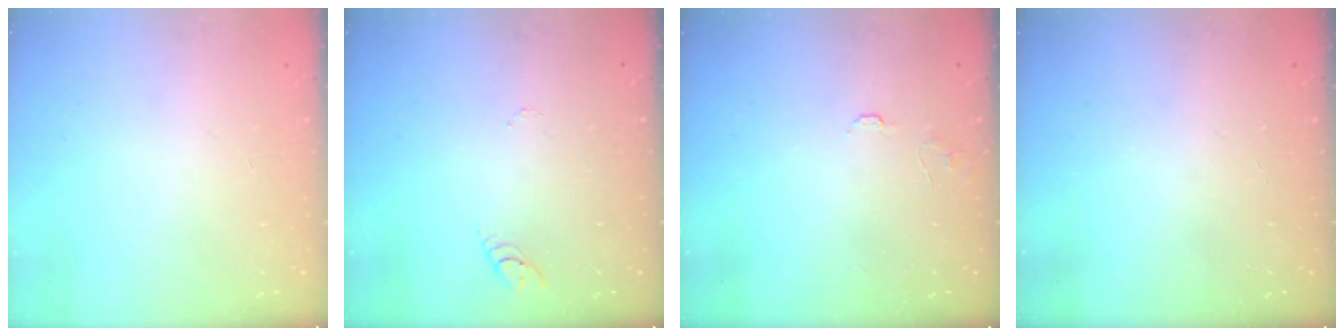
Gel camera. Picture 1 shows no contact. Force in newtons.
{"total": 2.8, "press": 2.8, "slide": 0.2}
{"total": 5.9, "press": 5.9, "slide": 0.6}
{"total": 0.0}